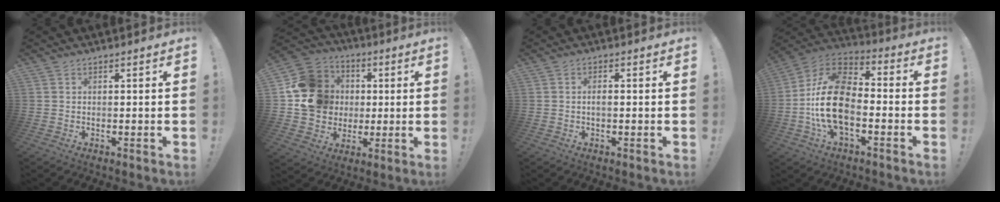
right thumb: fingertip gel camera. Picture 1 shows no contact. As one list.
[{"total": 16.5, "force": [1.5, 15.2, 6.3], "torque": [-0.093, 0.012, 0.056]}, {"total": 1.6, "force": [-0.4, 0.5, 1.5], "torque": [-0.024, 0.002, -0.010]}, {"total": 20.2, "force": [-4.2, 12.2, 15.6], "torque": [-0.295, 0.037, -0.064]}]